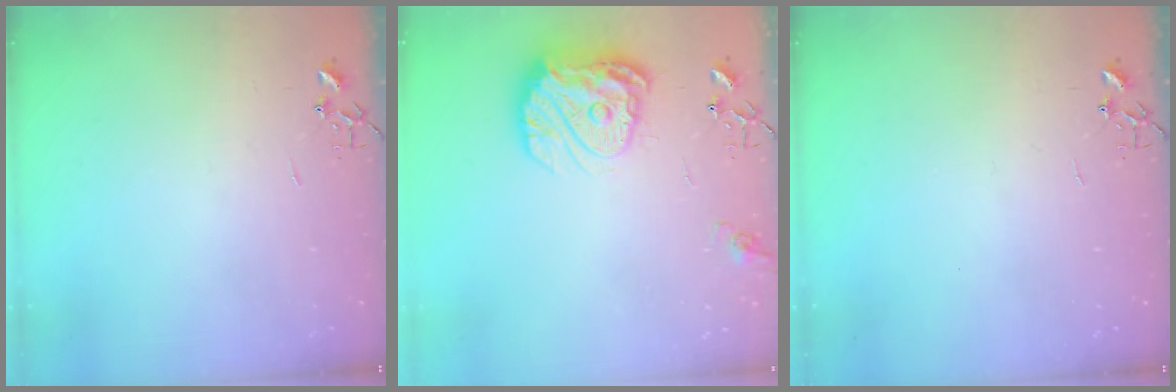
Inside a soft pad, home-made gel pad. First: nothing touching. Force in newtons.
{"total": 17.1, "press": 17.0, "slide": 1.5}
{"total": 0.0}